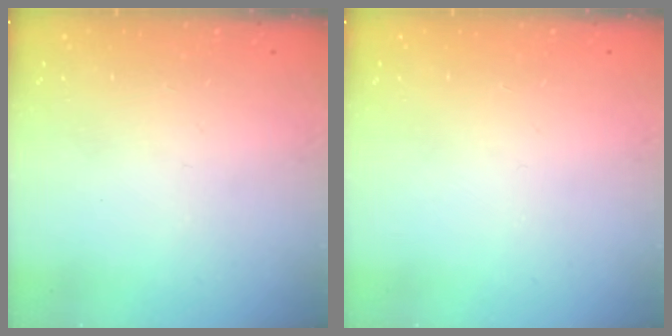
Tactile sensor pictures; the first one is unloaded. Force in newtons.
{"total": 0.0}